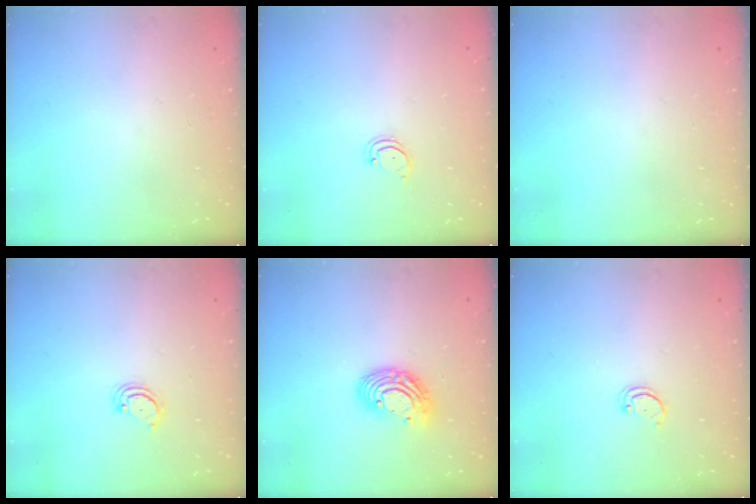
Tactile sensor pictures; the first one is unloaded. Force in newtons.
{"total": 2.6, "press": 2.6, "slide": 0.2}
{"total": 0.0}
{"total": 3.5, "press": 3.5, "slide": 0.3}
{"total": 10.5, "press": 10.4, "slide": 0.8}
{"total": 1.9, "press": 1.9, "slide": 0.2}